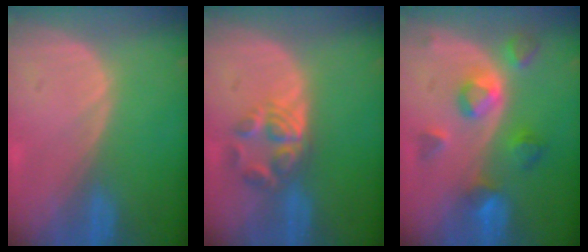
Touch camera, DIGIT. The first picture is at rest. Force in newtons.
{"total": 5.8, "press": 4.7, "slide": 3.4}
{"total": 7.7, "press": 6.9, "slide": 3.5}